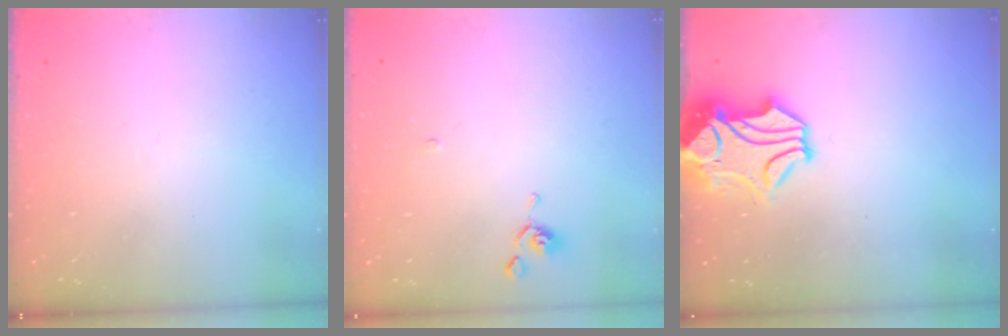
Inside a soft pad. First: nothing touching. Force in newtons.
{"total": 0.9, "press": 0.9, "slide": 0.3}
{"total": 2.3, "press": 1.9, "slide": 1.3}